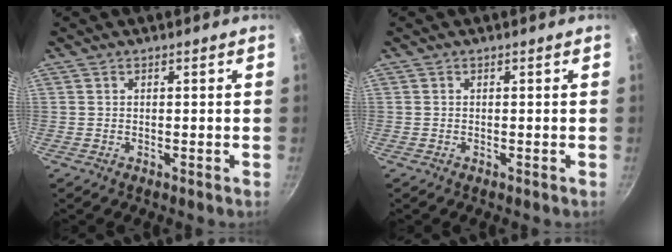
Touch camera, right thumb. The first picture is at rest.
{"total": 0.0}